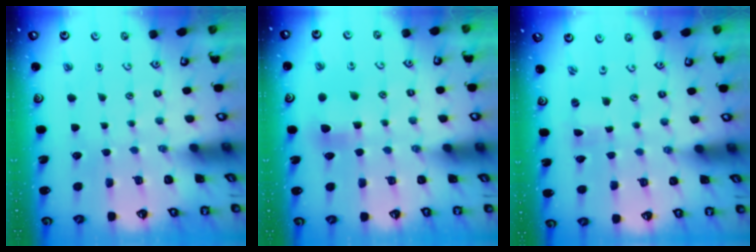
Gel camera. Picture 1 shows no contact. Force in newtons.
{"total": 7.1, "press": 7.1, "slide": 0.4}
{"total": 0.0}